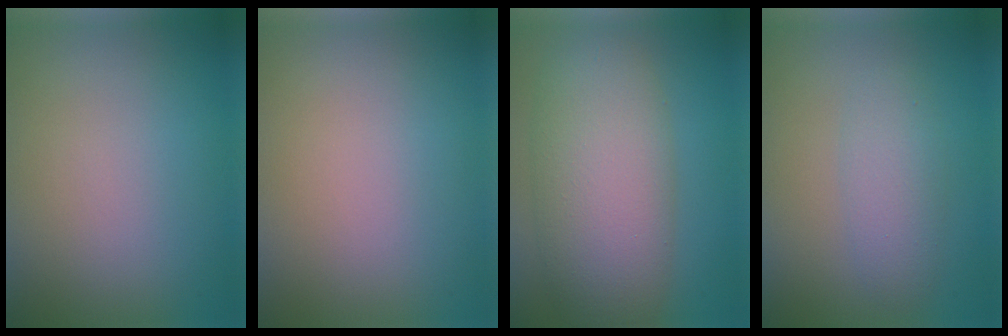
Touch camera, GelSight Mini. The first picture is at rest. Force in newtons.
{"total": 0.0}
{"total": 9.0, "press": 9.0, "slide": 0.3}
{"total": 2.9, "press": 2.9, "slide": 0.1}